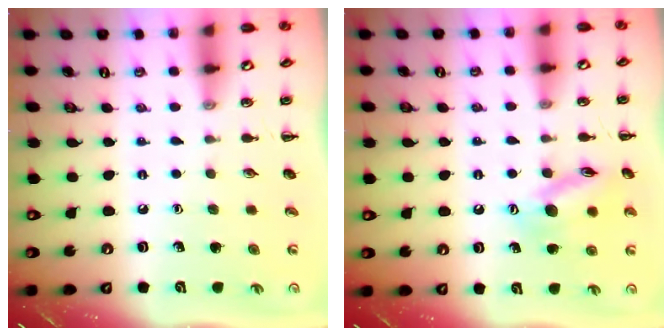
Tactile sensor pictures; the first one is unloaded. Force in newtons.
{"total": 13.5, "press": 13.4, "slide": 1.2}